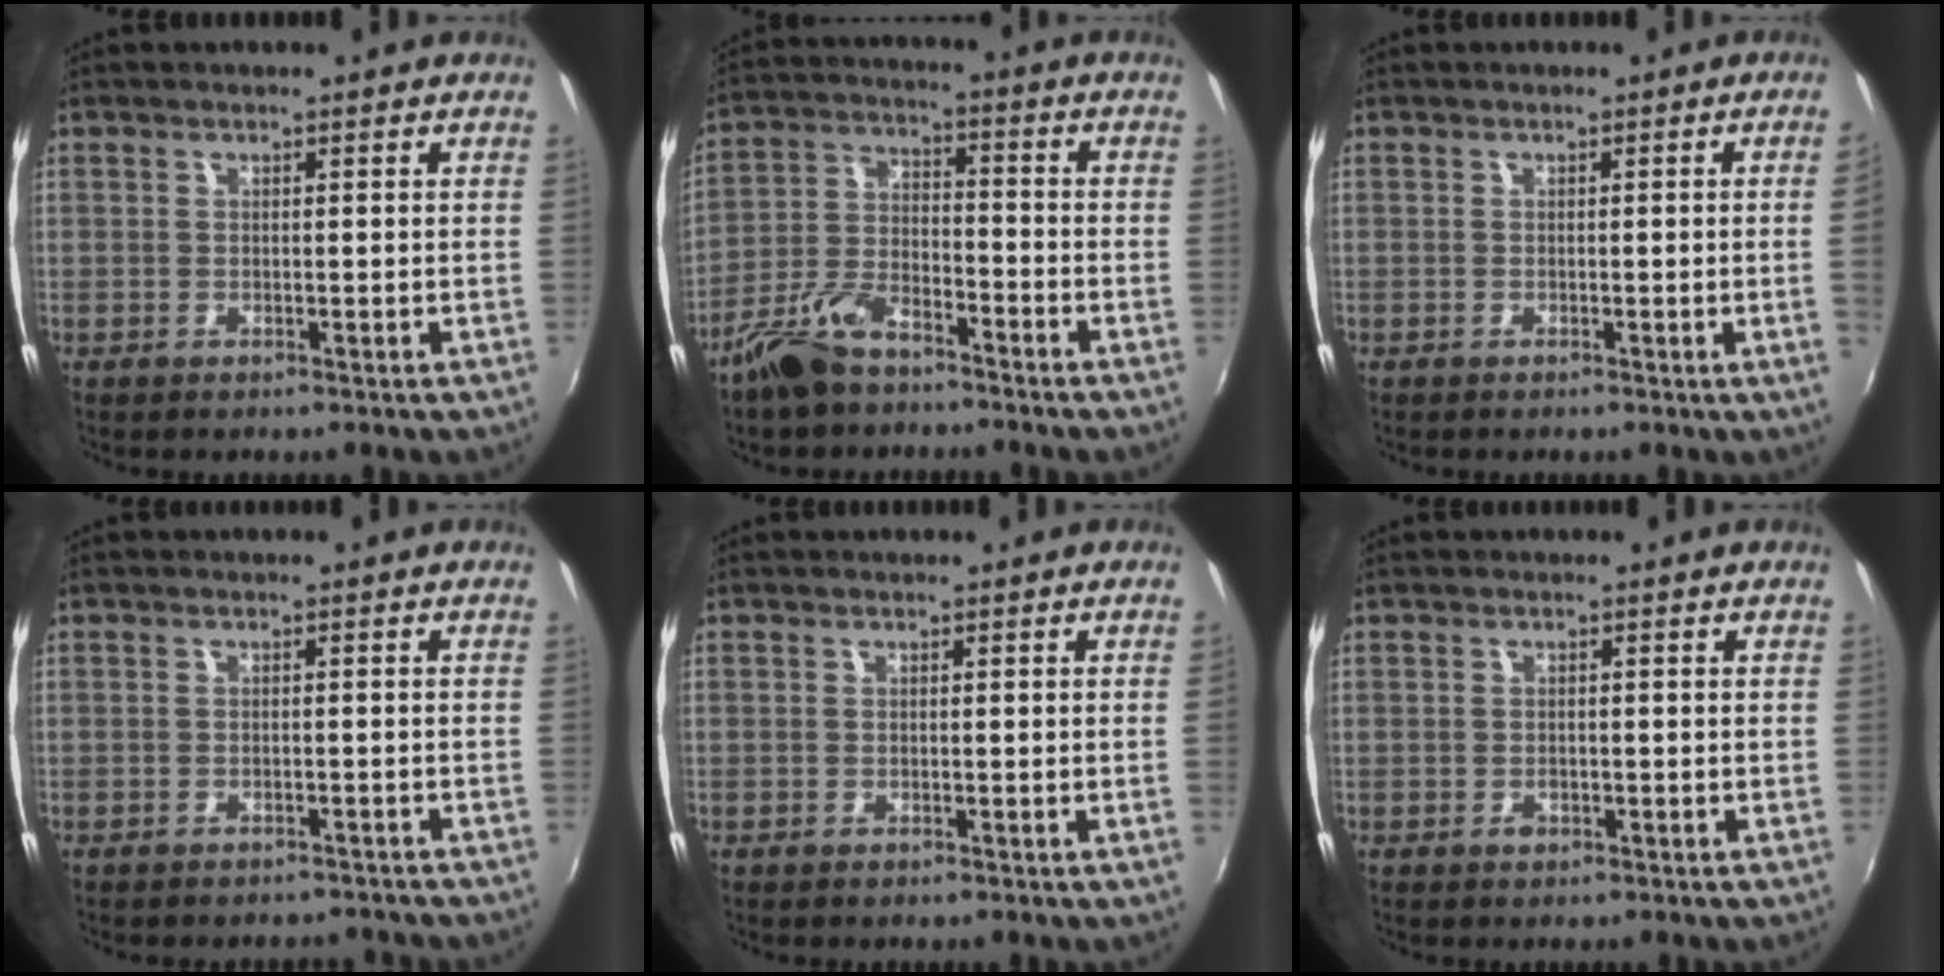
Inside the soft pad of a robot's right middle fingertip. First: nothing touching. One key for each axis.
{"total": 9.4, "fx": -7.0, "fy": 3.9, "fz": 4.9, "tx": -0.105, "ty": 0.004, "tz": -0.133}
{"total": 2.2, "fx": 0.0, "fy": -1.3, "fz": 1.8, "tx": -0.019, "ty": -0.013, "tz": 0.004}
{"total": 6.1, "fx": -5.6, "fy": 1.7, "fz": 1.7, "tx": -0.038, "ty": -0.011, "tz": -0.070}
{"total": 0.5, "fx": 0.0, "fy": -0.3, "fz": 0.4, "tx": -0.001, "ty": -0.002, "tz": -0.001}
{"total": 1.2, "fx": -0.7, "fy": 0.9, "fz": 0.4, "tx": -0.006, "ty": -0.002, "tz": -0.011}